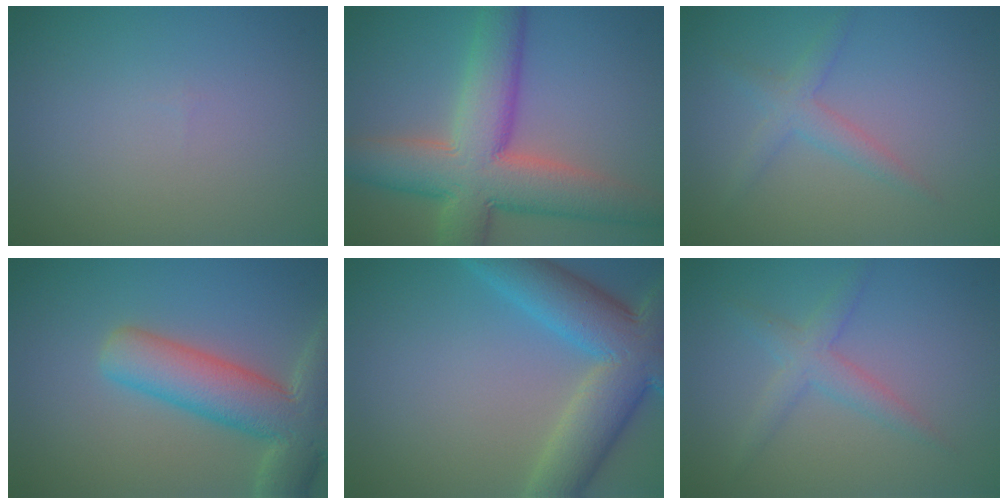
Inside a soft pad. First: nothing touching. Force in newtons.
{"total": 11.0, "press": 11.0, "slide": 0.7}
{"total": 2.2, "press": 2.2, "slide": 0.1}
{"total": 8.5, "press": 8.5, "slide": 0.9}
{"total": 9.4, "press": 9.4, "slide": 0.5}
{"total": 2.5, "press": 2.5, "slide": 0.1}